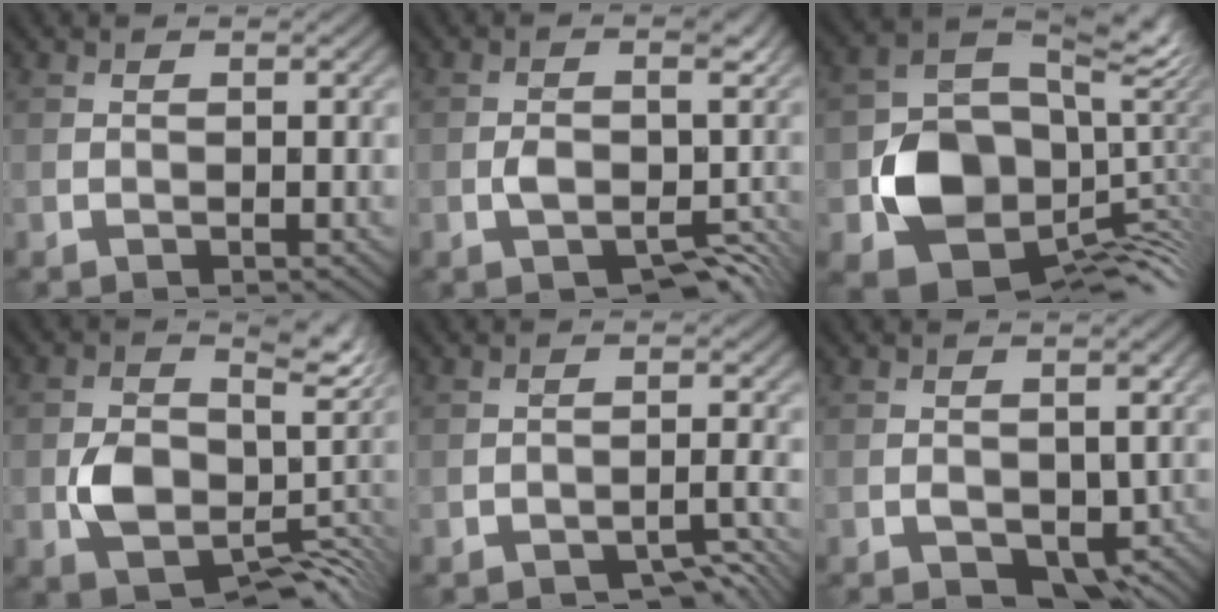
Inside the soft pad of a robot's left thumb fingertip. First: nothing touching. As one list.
[{"total": 5.9, "force": [-2.6, 2.9, 4.5], "torque": [-0.066, -0.004, -0.042]}, {"total": 13.9, "force": [-3.5, 10.6, 8.2], "torque": [-0.140, -0.035, -0.068]}, {"total": 9.2, "force": [-1.6, 6.1, 6.6], "torque": [-0.108, -0.027, -0.017]}, {"total": 3.5, "force": [-2.7, 1.2, 2.0], "torque": [-0.024, 0.002, -0.033]}, {"total": 5.4, "force": [-2.1, 3.2, 3.8], "torque": [-0.050, -0.019, -0.025]}]